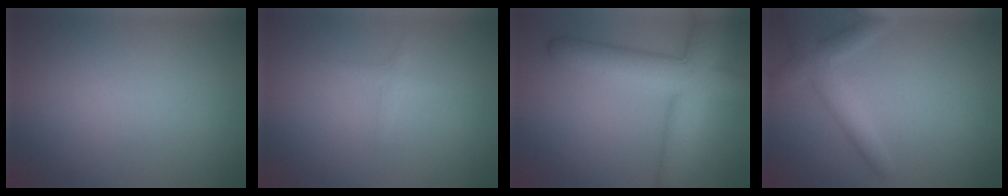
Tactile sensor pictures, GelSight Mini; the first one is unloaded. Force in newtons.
{"total": 0.8, "press": 0.8, "slide": 0.1}
{"total": 8.5, "press": 8.5, "slide": 0.5}
{"total": 3.0, "press": 3.0, "slide": 0.1}